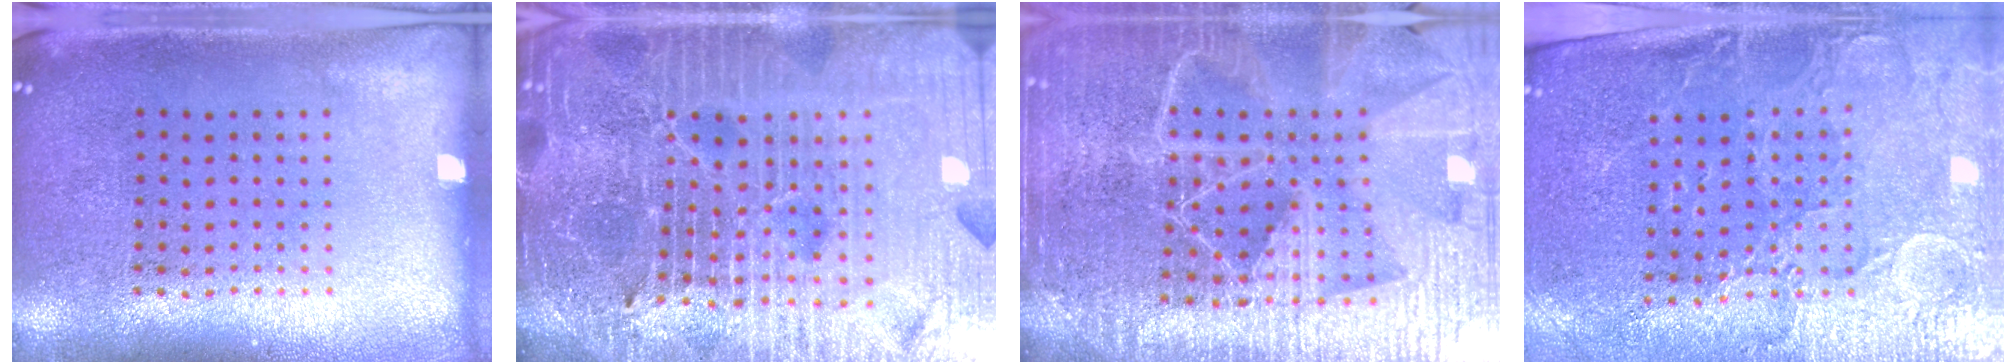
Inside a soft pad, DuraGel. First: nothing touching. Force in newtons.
{"total": 7.2, "press": 6.3, "slide": 3.6}
{"total": 6.4, "press": 5.5, "slide": 3.2}
{"total": 3.6, "press": 3.3, "slide": 1.4}